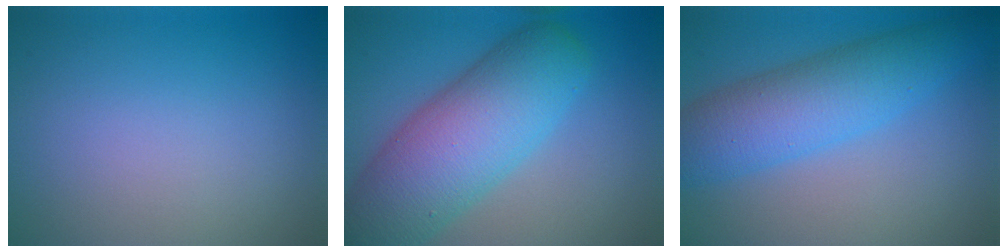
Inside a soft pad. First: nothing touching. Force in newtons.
{"total": 10.5, "press": 10.5, "slide": 0.4}
{"total": 6.8, "press": 6.8, "slide": 0.1}